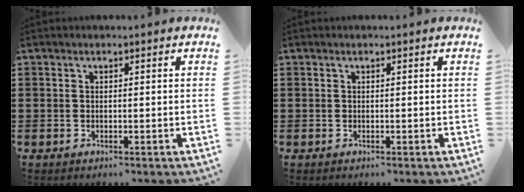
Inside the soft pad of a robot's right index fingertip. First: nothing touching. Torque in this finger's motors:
{"motor_torque": [0.00, 0.00, 0.00, 0.00]}